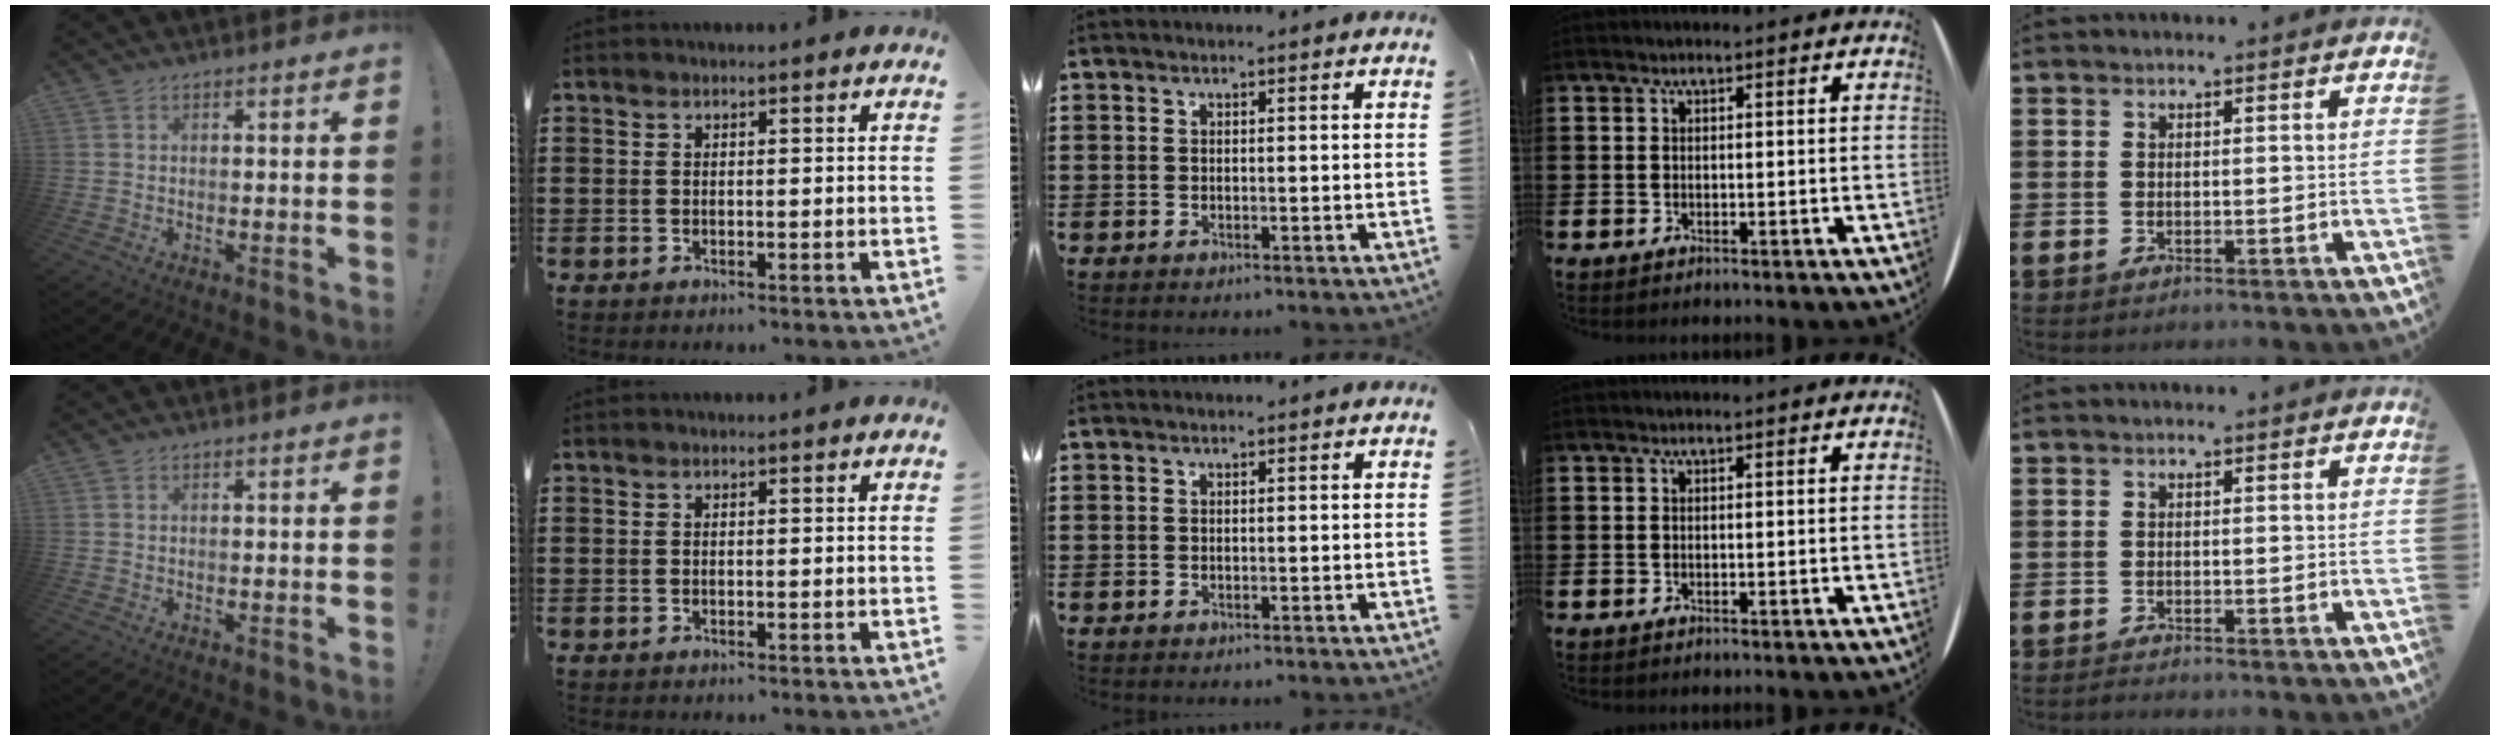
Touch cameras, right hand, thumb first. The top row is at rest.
{"little": {"total": 0.5, "force": [-0.5, 0.0, 0.0], "torque": [-0.001, -0.003, -0.010]}}